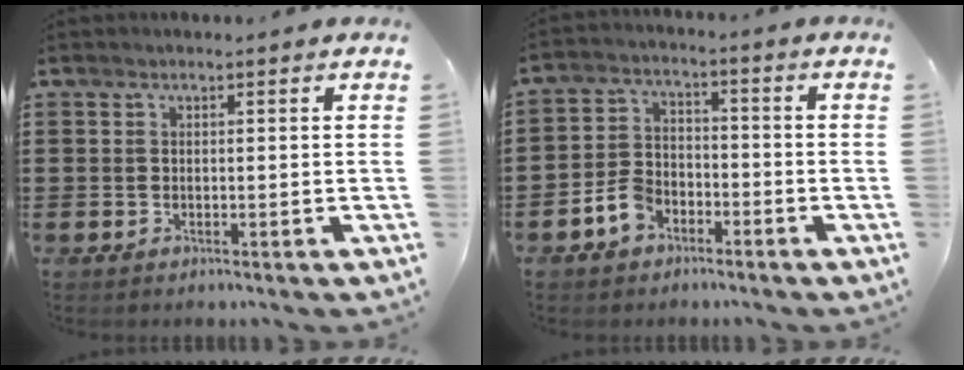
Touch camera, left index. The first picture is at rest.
{"total": 5.1, "force": [-3.2, 3.3, 2.2], "torque": [-0.054, 0.013, -0.064]}